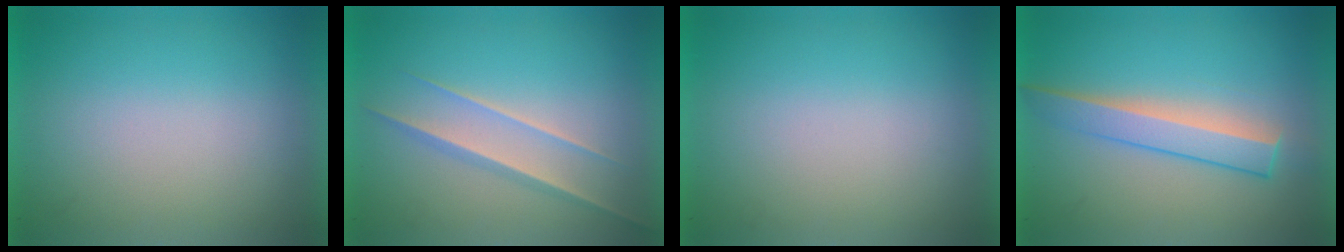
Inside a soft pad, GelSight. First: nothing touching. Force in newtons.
{"total": 1.5}
{"total": 0.0}
{"total": 3.2}